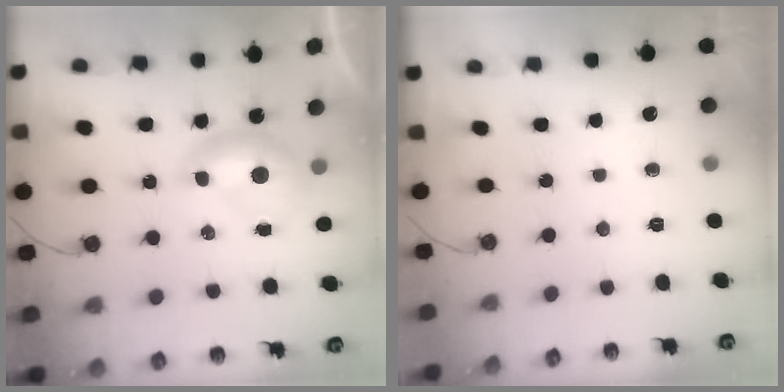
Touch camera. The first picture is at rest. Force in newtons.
{"total": 0.0}